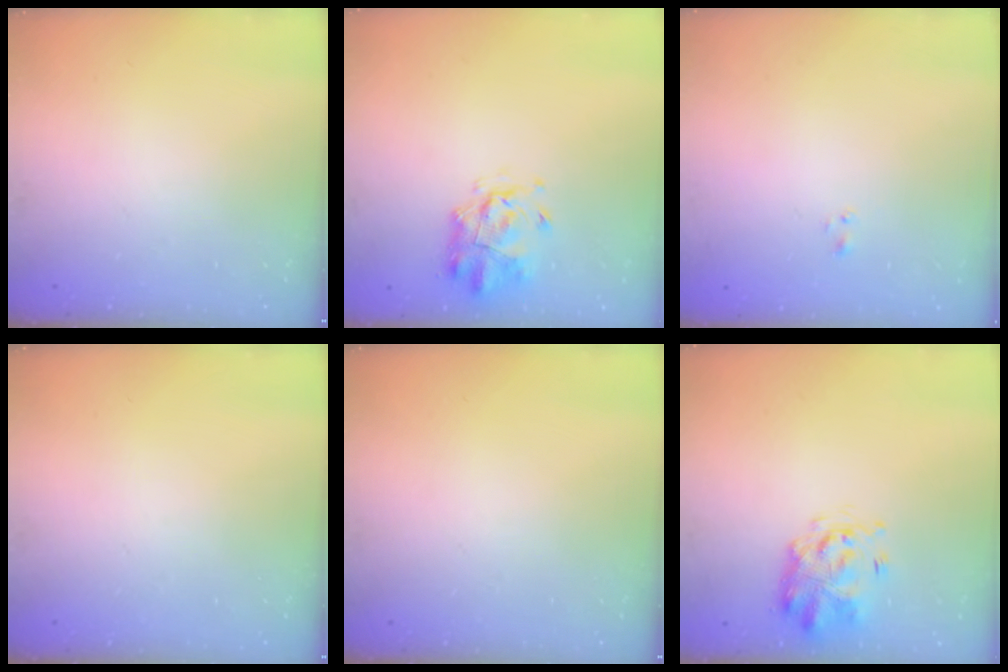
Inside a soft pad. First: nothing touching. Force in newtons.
{"total": 3.3, "press": 3.0, "slide": 1.5}
{"total": 0.6, "press": 0.3, "slide": 0.5}
{"total": 0.0}
{"total": 0.0}
{"total": 3.1, "press": 3.0, "slide": 0.9}